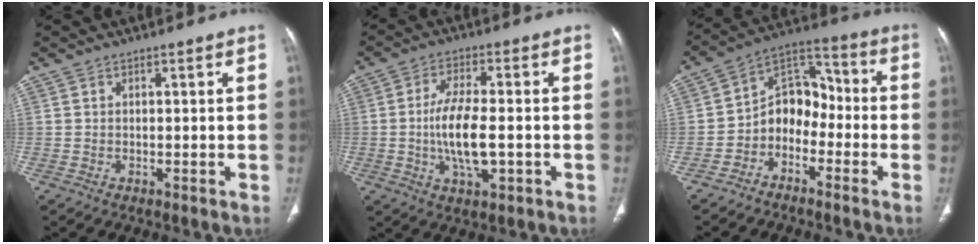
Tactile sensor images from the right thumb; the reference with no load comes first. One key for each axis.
{"total": 9.9, "fx": -1.4, "fy": 3.9, "fz": 9.0, "tx": -0.177, "ty": 0.004, "tz": -0.025}
{"total": 9.9, "fx": -3.7, "fy": 7.5, "fz": 5.4, "tx": -0.060, "ty": 0.067, "tz": -0.082}